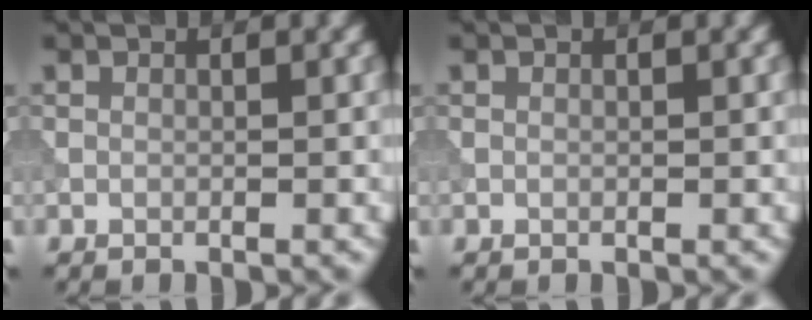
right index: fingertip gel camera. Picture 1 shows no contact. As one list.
[{"total": 0.0}]